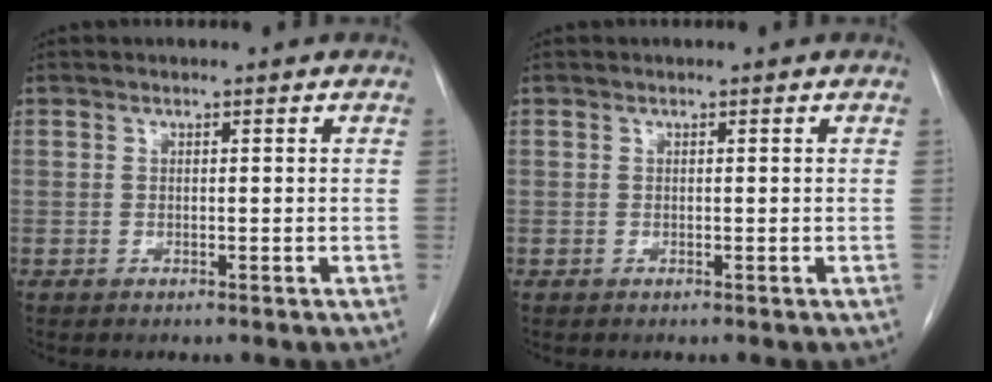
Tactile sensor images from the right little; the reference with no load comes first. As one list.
[{"total": 0.0}]